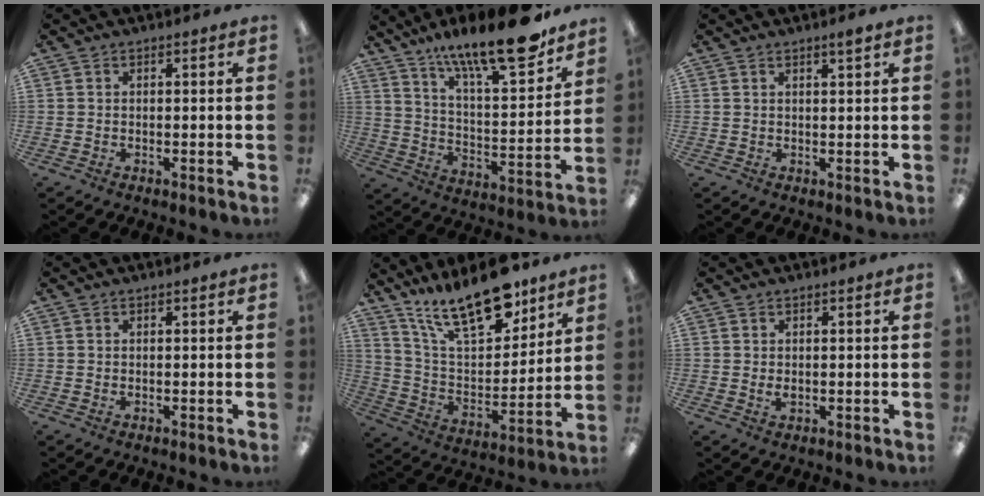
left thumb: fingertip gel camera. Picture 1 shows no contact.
{"total": 20.4, "force": [16.0, 4.2, 11.9], "torque": [-0.185, -0.111, 0.260]}
{"total": 1.7, "force": [1.0, 0.2, 1.3], "torque": [-0.026, 0.003, 0.017]}
{"total": 0.6, "force": [0.3, 0.0, 0.5], "torque": [-0.011, -0.001, 0.005]}
{"total": 20.5, "force": [15.4, 7.3, 11.5], "torque": [-0.208, -0.092, 0.270]}
{"total": 1.8, "force": [0.2, 0.9, 1.5], "torque": [-0.024, -0.001, 0.001]}